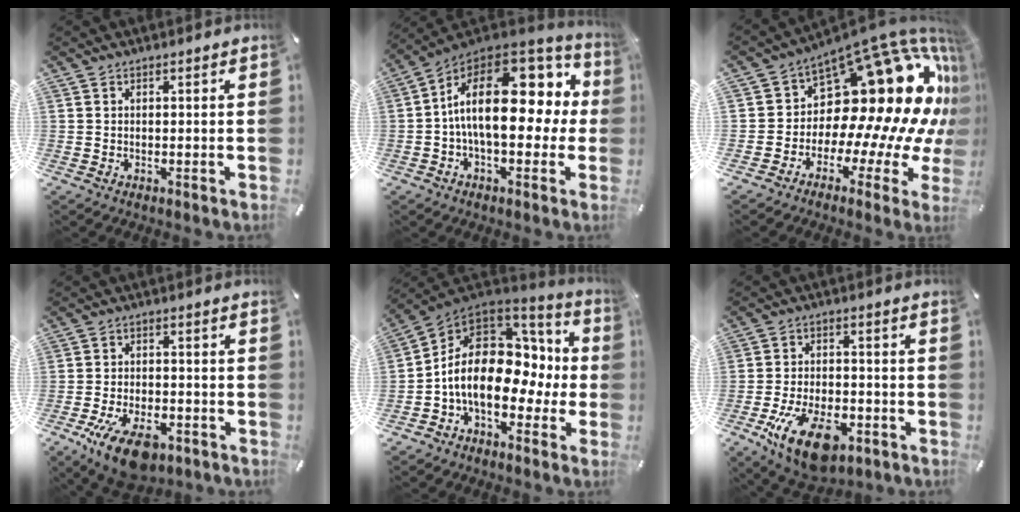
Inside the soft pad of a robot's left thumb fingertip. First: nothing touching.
{"total": 22.6, "force": [3.2, 12.1, 18.9], "torque": [-0.313, -0.023, 0.058]}
{"total": 22.6, "force": [8.2, 11.9, 17.4], "torque": [-0.252, -0.116, 0.157]}
{"total": 11.3, "force": [-6.0, 5.8, 7.6], "torque": [-0.144, 0.026, -0.101]}
{"total": 17.5, "force": [-1.4, 11.9, 12.7], "torque": [-0.232, -0.004, -0.023]}
{"total": 14.9, "force": [-7.3, 7.9, 10.4], "torque": [-0.191, 0.031, -0.119]}